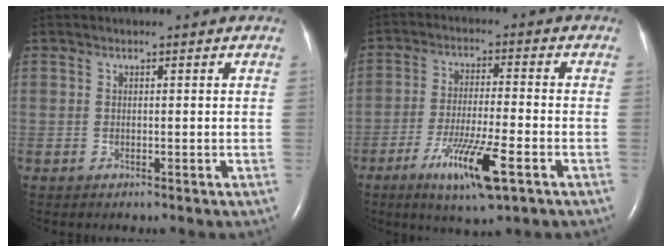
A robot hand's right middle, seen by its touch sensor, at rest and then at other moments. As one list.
[{"total": 10.5, "force": [-5.3, 1.0, 9.1], "torque": [-0.169, -0.024, -0.089]}]